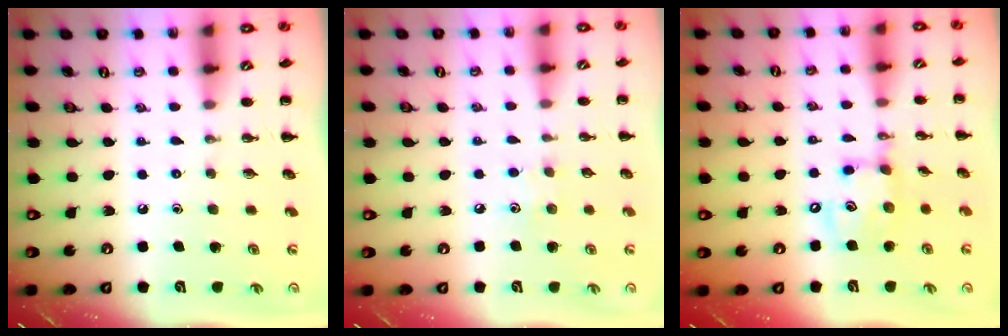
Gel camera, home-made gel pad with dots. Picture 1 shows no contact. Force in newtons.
{"total": 3.7, "press": 3.6, "slide": 0.9}
{"total": 11.6, "press": 11.4, "slide": 2.0}